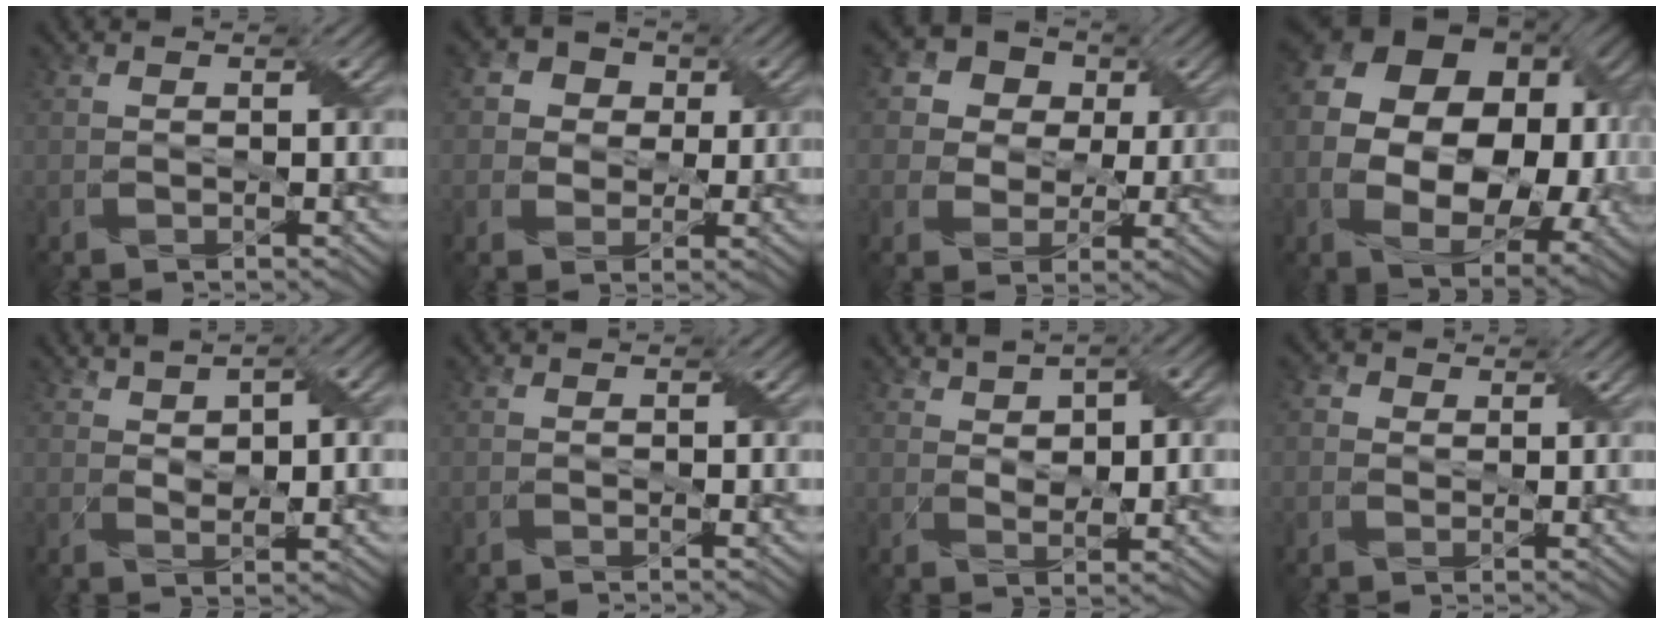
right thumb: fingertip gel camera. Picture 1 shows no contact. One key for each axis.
{"total": 5.4, "fx": 1.5, "fy": 4.8, "fz": 1.9, "tx": -0.057, "ty": 0.016, "tz": 0.016}
{"total": 11.1, "fx": 4.7, "fy": 9.0, "fz": 4.5, "tx": -0.148, "ty": 0.035, "tz": 0.089}
{"total": 17.5, "fx": 0.3, "fy": 12.1, "fz": 12.6, "tx": -0.237, "ty": -0.016, "tz": 0.018}
{"total": 7.1, "fx": 2.5, "fy": 3.2, "fz": 5.9, "tx": -0.100, "ty": 0.011, "tz": 0.041}
{"total": 0.6, "fx": -0.4, "fy": 0.2, "fz": 0.5, "tx": -0.008, "ty": 0.000, "tz": -0.006}
{"total": 7.9, "fx": 3.0, "fy": 3.6, "fz": 6.4, "tx": -0.114, "ty": 0.011, "tz": 0.049}
{"total": 1.7, "fx": 0.4, "fy": 1.5, "fz": 0.6, "tx": -0.018, "ty": 0.004, "tz": 0.002}